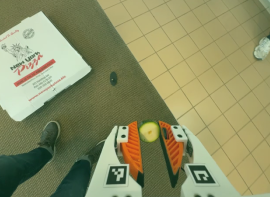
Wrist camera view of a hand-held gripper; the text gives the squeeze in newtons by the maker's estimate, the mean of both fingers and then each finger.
{"total": 6.6, "left": 6.2, "right": 7.0}